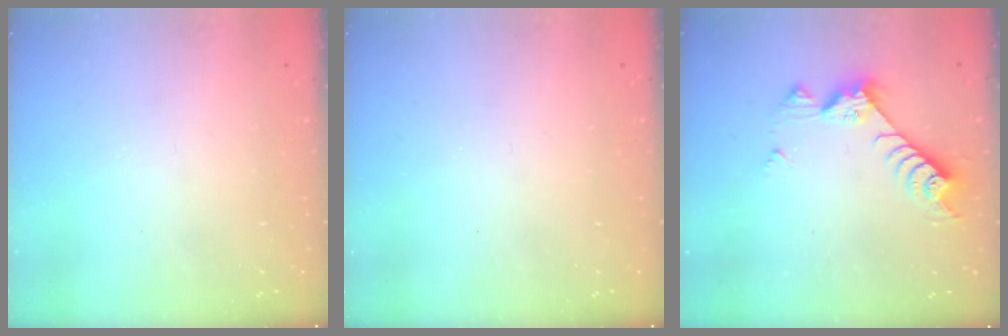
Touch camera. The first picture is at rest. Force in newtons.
{"total": 0.0}
{"total": 8.3, "press": 8.2, "slide": 0.5}